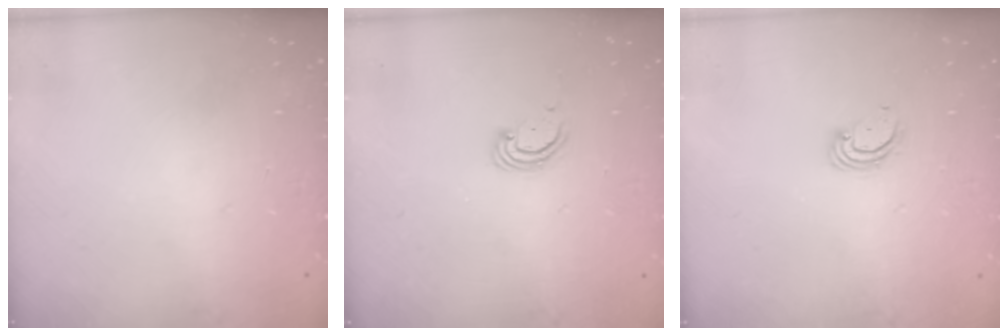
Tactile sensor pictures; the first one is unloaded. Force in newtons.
{"total": 2.8, "press": 2.8, "slide": 0.3}
{"total": 3.4, "press": 3.4, "slide": 0.1}